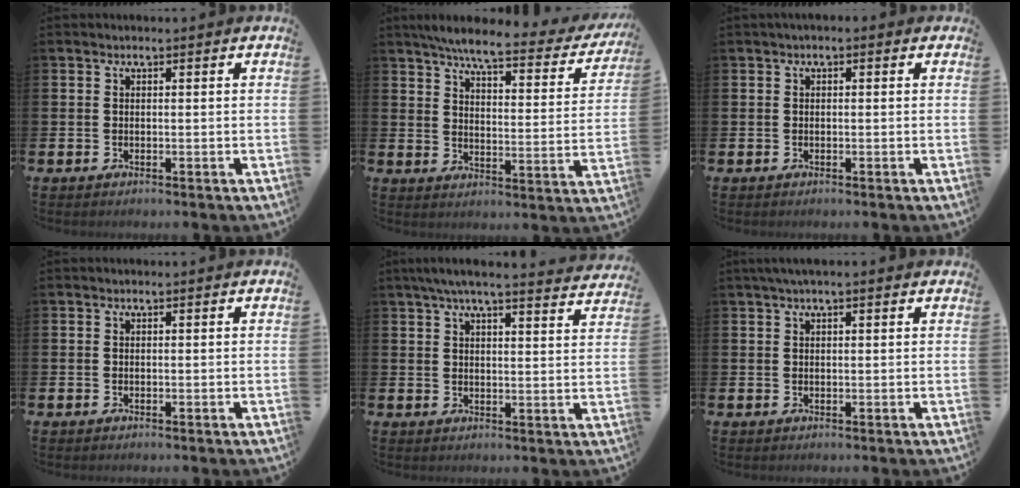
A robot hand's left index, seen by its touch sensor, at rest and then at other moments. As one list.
[{"total": 6.4, "force": [5.5, 0.8, 3.1], "torque": [-0.066, -0.039, 0.084]}, {"total": 0.6, "force": [-0.1, 0.4, 0.4], "torque": [-0.006, 0.007, -0.005]}, {"total": 0.0}, {"total": 5.7, "force": [5.3, 0.2, 2.1], "torque": [-0.053, -0.017, 0.094]}, {"total": 1.8, "force": [1.3, 0.1, 1.2], "torque": [-0.022, 0.005, 0.023]}]